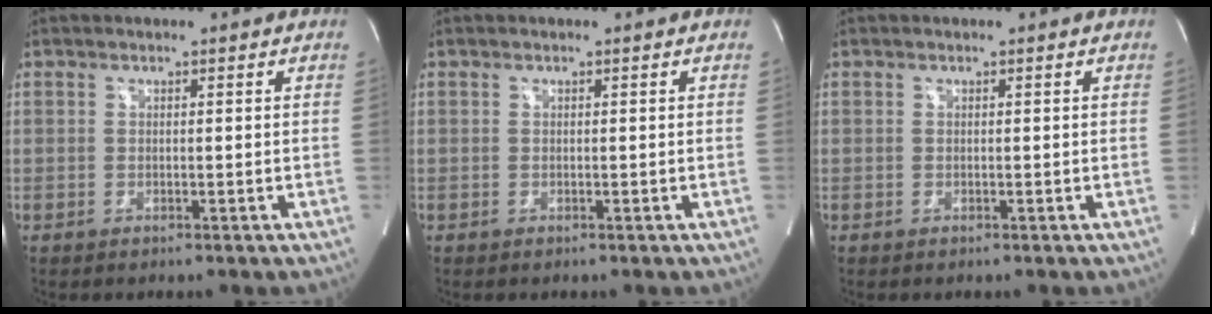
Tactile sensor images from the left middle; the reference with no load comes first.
{"total": 0.0}
{"total": 0.0}